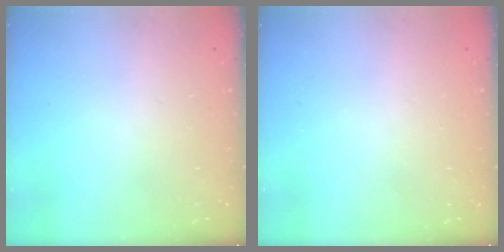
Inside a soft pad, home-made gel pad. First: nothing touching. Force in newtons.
{"total": 0.0}